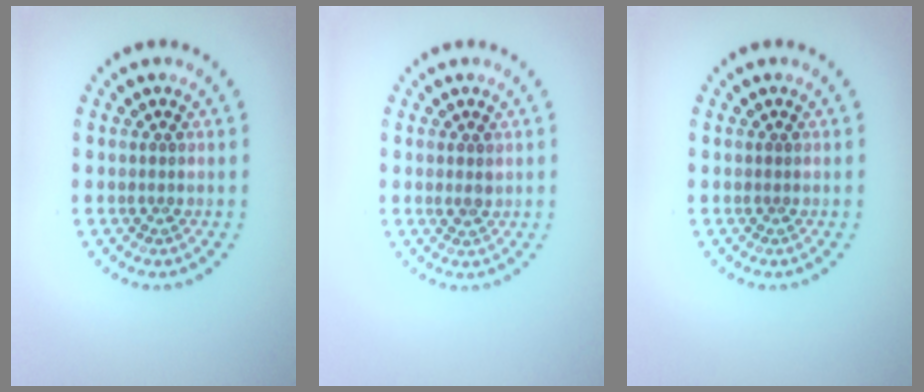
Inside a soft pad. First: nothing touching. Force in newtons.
{"total": 1.0, "press": 0.9, "slide": 0.4}
{"total": 0.0}